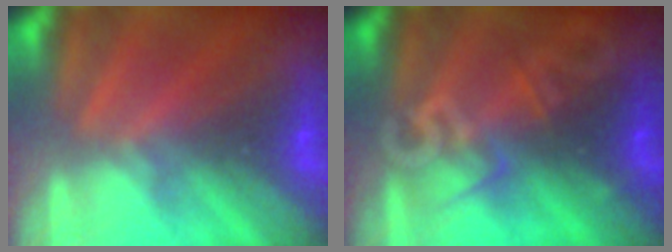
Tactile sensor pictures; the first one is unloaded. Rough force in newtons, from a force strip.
{"total": 2.8}